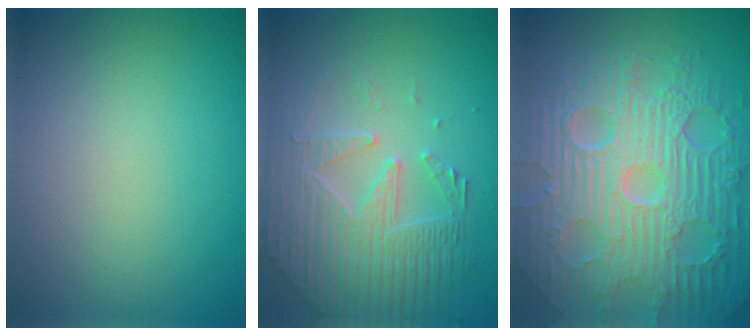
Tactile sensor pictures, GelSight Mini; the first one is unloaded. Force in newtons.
{"total": 4.4, "press": 4.2, "slide": 1.4}
{"total": 11.6, "press": 7.4, "slide": 8.9}